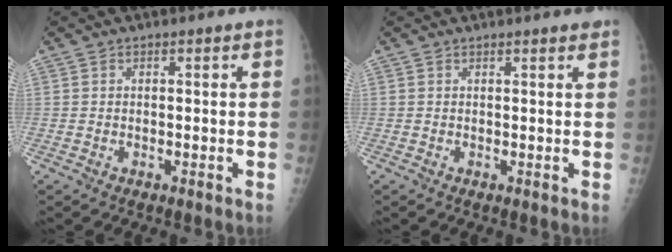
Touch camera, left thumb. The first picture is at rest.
{"total": 1.2, "force": [1.0, 0.0, 0.7], "torque": [-0.007, 0.000, 0.011]}